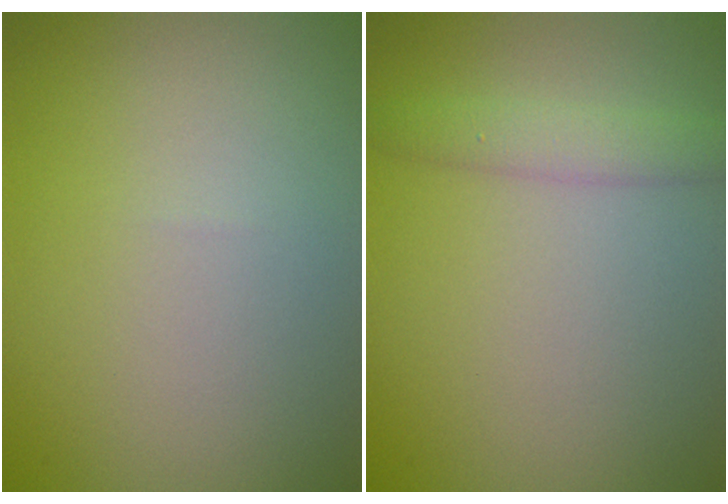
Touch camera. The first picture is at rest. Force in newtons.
{"total": 2.2, "press": 2.2, "slide": 0.1}